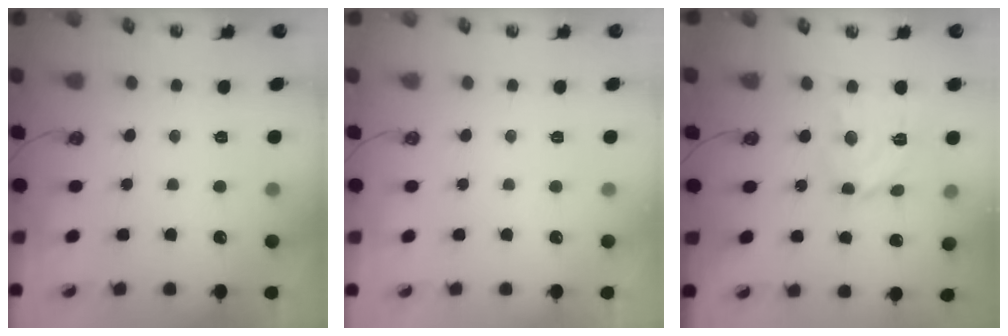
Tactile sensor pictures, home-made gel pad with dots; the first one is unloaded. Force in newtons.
{"total": 0.0}
{"total": 13.0, "press": 12.9, "slide": 1.1}